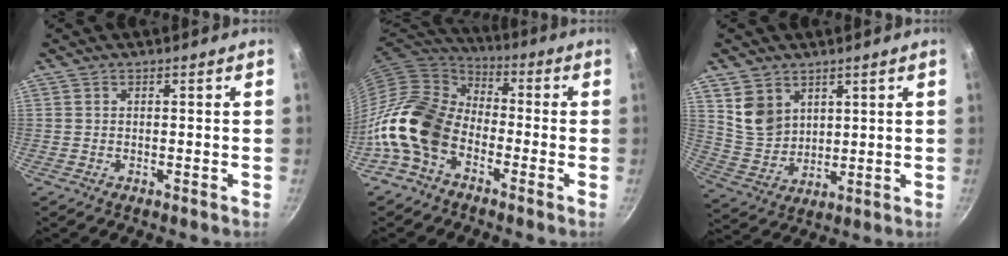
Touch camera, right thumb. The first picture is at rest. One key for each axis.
{"total": 15.6, "fx": -5.9, "fy": 10.6, "fz": 9.8, "tx": -0.163, "ty": 0.059, "tz": -0.140}
{"total": 8.6, "fx": 4.2, "fy": 6.4, "fz": 3.9, "tx": -0.051, "ty": -0.022, "tz": 0.095}